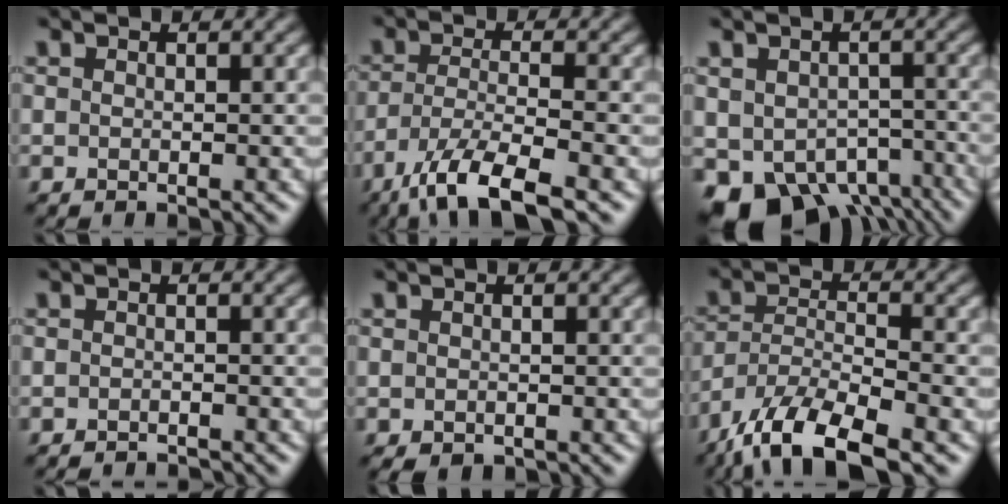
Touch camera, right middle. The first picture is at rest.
{"total": 7.0, "force": [-5.0, 1.6, 4.6], "torque": [-0.089, -0.007, -0.097]}
{"total": 8.5, "force": [-4.7, 5.5, 4.3], "torque": [-0.071, -0.028, -0.061]}
{"total": 0.9, "force": [-0.8, 0.0, 0.3], "torque": [-0.002, -0.004, -0.012]}
{"total": 0.7, "force": [-0.4, 0.4, 0.4], "torque": [-0.012, -0.002, -0.003]}
{"total": 9.4, "force": [-7.2, 2.7, 5.4], "torque": [-0.101, -0.007, -0.140]}